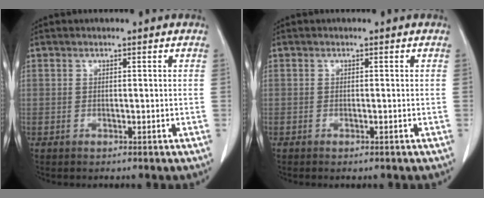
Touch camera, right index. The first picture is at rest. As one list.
[{"total": 0.6, "force": [-0.4, 0.0, 0.4], "torque": [-0.013, -0.003, -0.005]}]